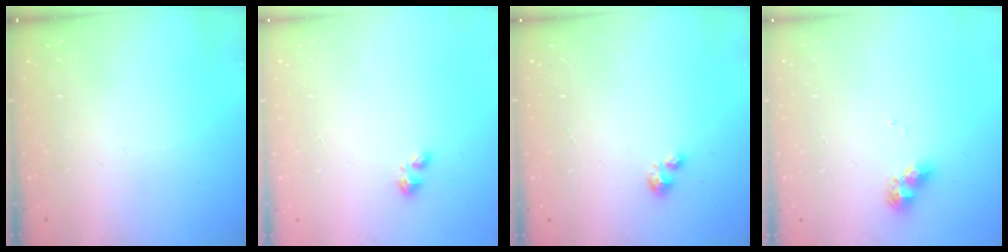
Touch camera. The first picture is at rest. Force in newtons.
{"total": 1.5, "press": 1.5, "slide": 0.3}
{"total": 0.7, "press": 0.6, "slide": 0.2}
{"total": 7.8, "press": 7.8, "slide": 0.8}